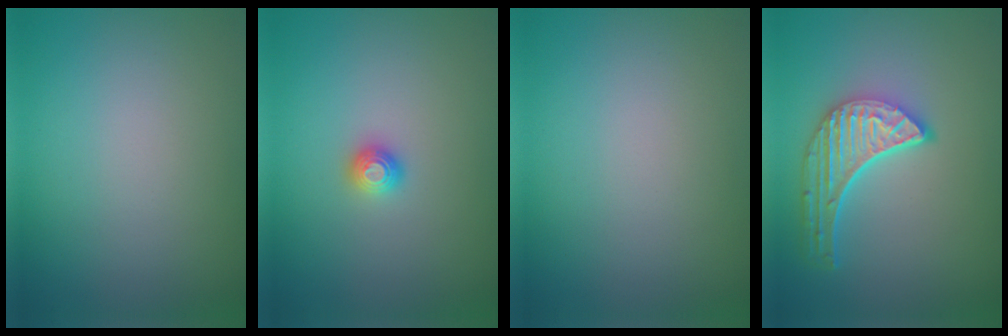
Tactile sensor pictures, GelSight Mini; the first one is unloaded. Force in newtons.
{"total": 1.2, "press": 1.1, "slide": 0.3}
{"total": 0.0}
{"total": 5.0, "press": 3.9, "slide": 3.2}